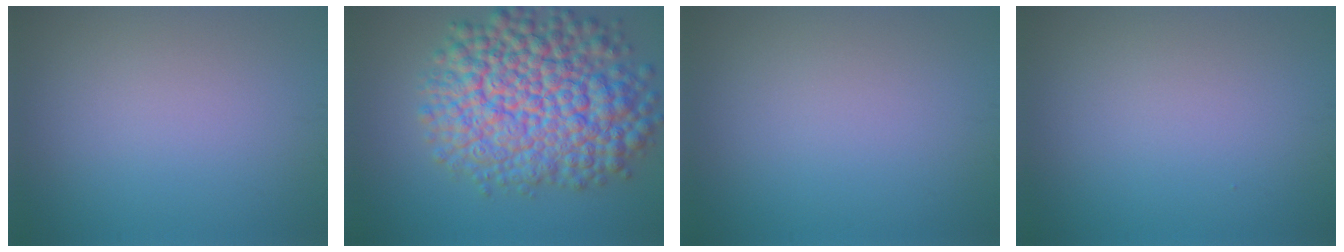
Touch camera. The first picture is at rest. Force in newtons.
{"total": 13.4, "press": 13.4, "slide": 0.5}
{"total": 0.0}
{"total": 0.0}